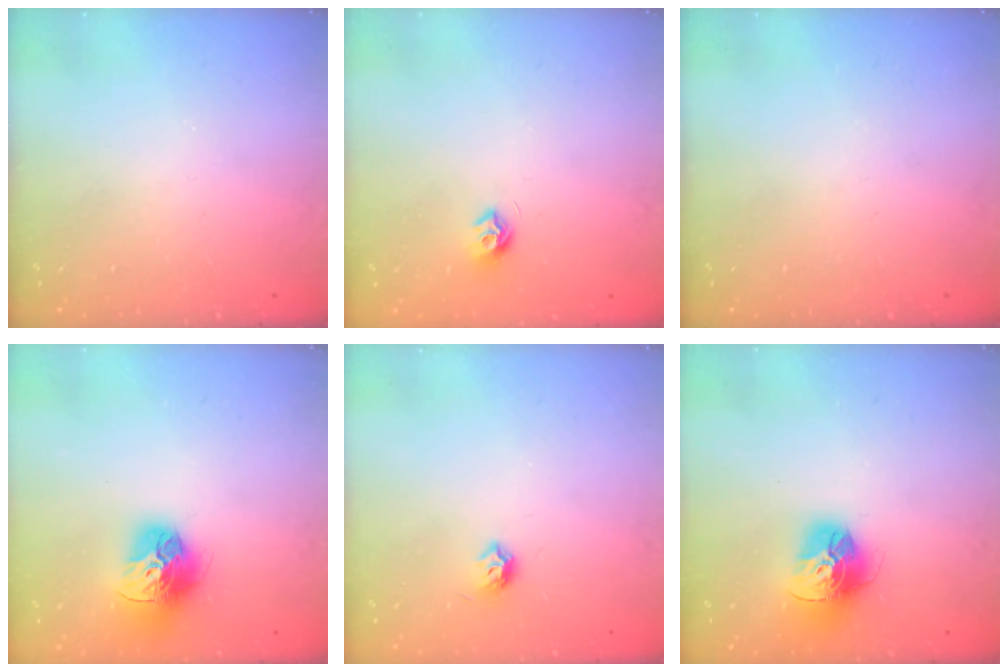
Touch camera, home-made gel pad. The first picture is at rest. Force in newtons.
{"total": 7.6, "press": 7.6, "slide": 0.8}
{"total": 0.0}
{"total": 16.0, "press": 15.9, "slide": 1.7}
{"total": 5.9, "press": 5.9, "slide": 0.8}
{"total": 16.3, "press": 16.2, "slide": 1.5}